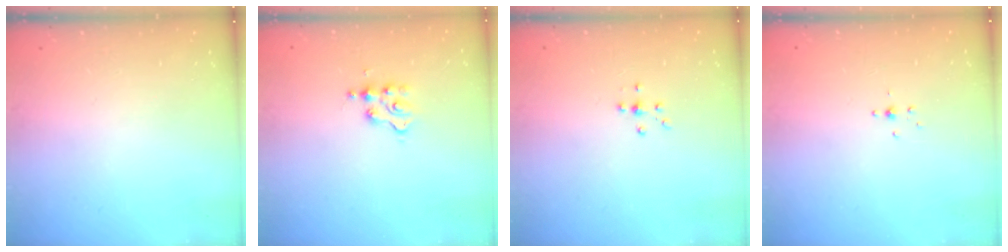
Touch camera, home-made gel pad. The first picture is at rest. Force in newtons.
{"total": 2.6, "press": 2.6, "slide": 0.3}
{"total": 4.7, "press": 4.7, "slide": 0.7}
{"total": 2.4, "press": 2.3, "slide": 0.8}